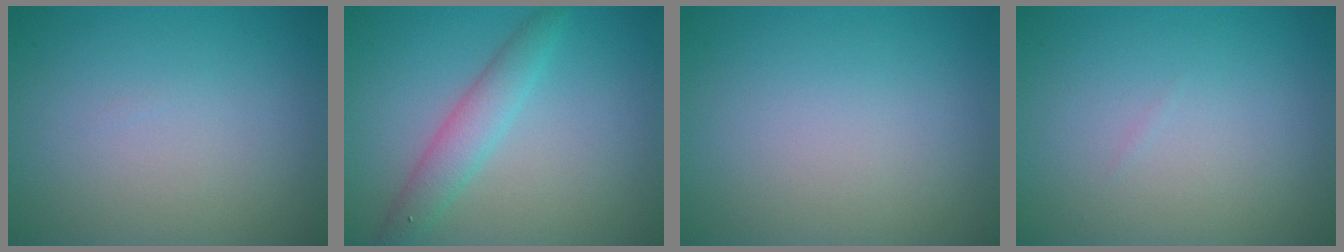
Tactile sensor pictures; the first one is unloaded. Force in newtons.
{"total": 3.0, "press": 3.0, "slide": 0.1}
{"total": 0.0}
{"total": 0.0}